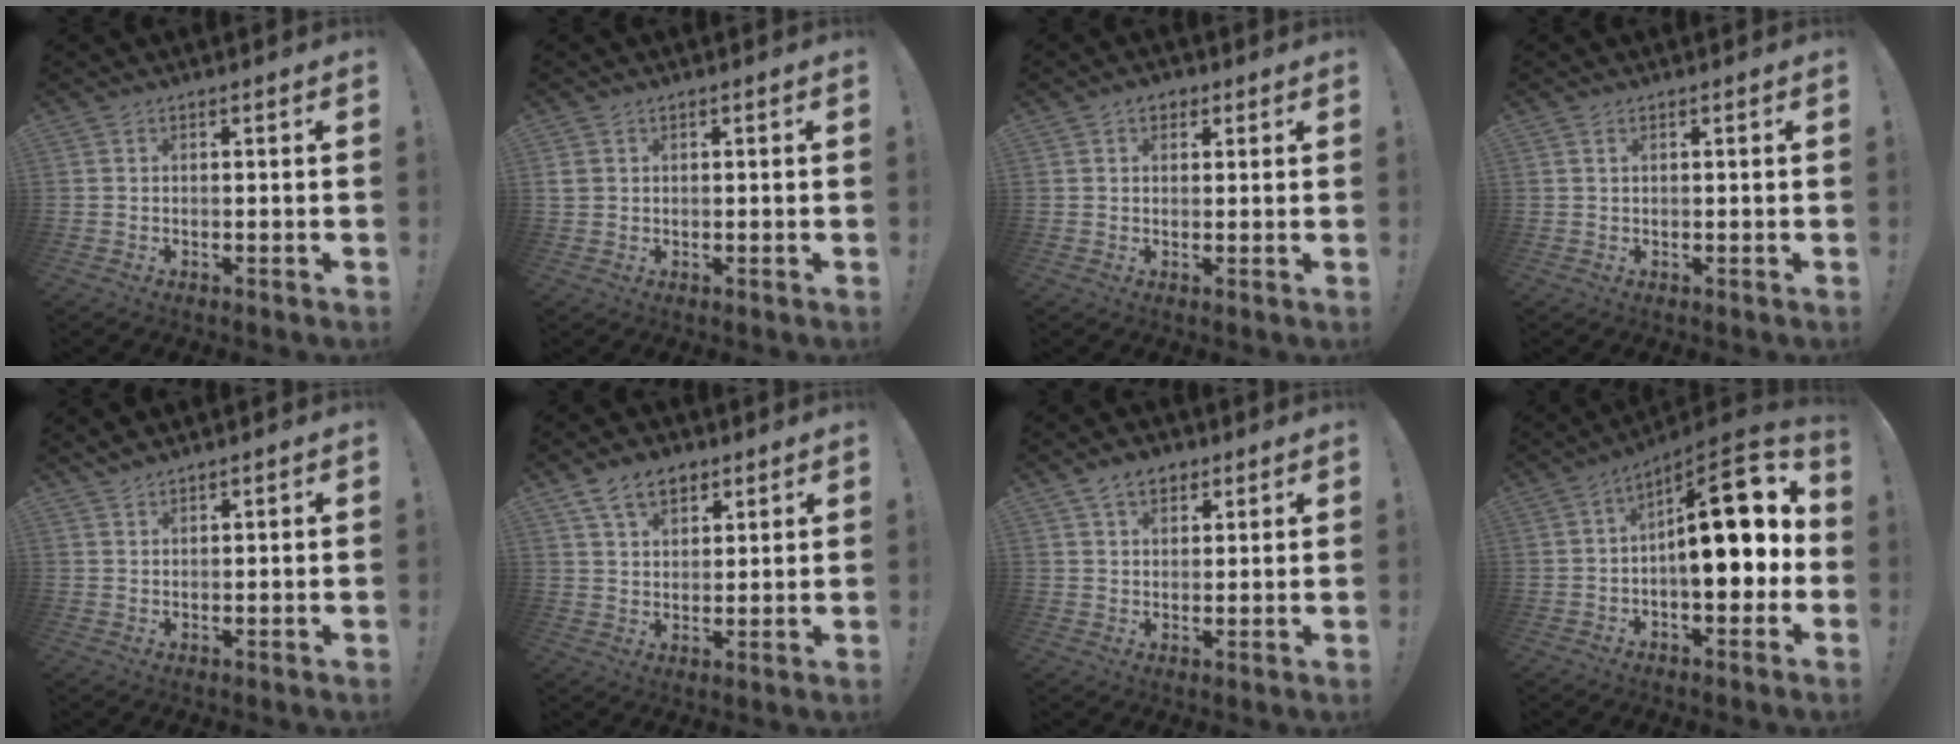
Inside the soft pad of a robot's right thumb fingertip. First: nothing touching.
{"total": 1.9, "force": [0.8, 1.6, 0.7], "torque": [-0.005, 0.000, 0.014]}
{"total": 3.1, "force": [1.3, 2.4, 1.3], "torque": [-0.013, -0.003, 0.023]}
{"total": 0.7, "force": [0.4, 0.3, 0.5], "torque": [-0.007, 0.000, 0.006]}
{"total": 1.7, "force": [1.7, 0.3, 0.0], "torque": [0.006, -0.009, 0.030]}
{"total": 9.2, "force": [5.6, 5.8, 4.5], "torque": [-0.081, -0.014, 0.109]}
{"total": 6.2, "force": [3.9, 3.9, 2.8], "torque": [-0.041, -0.012, 0.071]}
{"total": 19.0, "force": [2.3, 8.2, 17.0], "torque": [-0.221, -0.012, 0.039]}